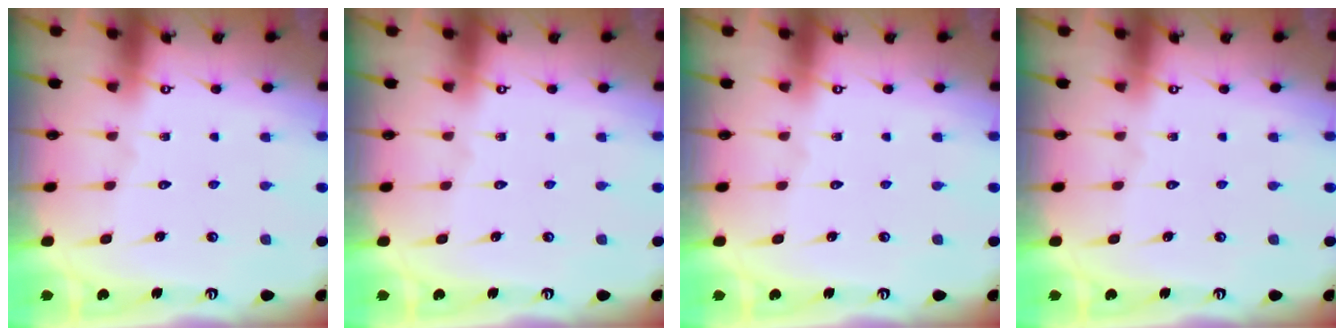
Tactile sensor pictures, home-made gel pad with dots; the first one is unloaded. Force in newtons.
{"total": 0.0}
{"total": 0.0}
{"total": 0.0}